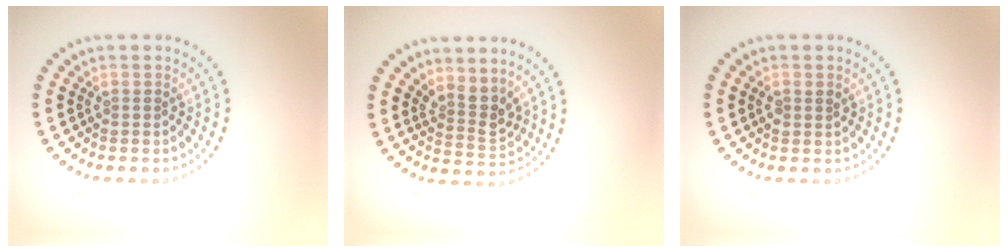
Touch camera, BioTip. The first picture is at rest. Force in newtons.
{"total": 2.7, "press": 2.0, "slide": 1.8}
{"total": 0.9, "press": 0.9, "slide": 0.3}